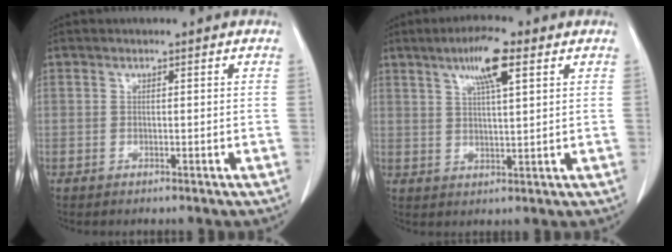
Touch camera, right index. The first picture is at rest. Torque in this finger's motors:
{"motor_torque": [0.61, 0.22, 0.15, 0.05]}